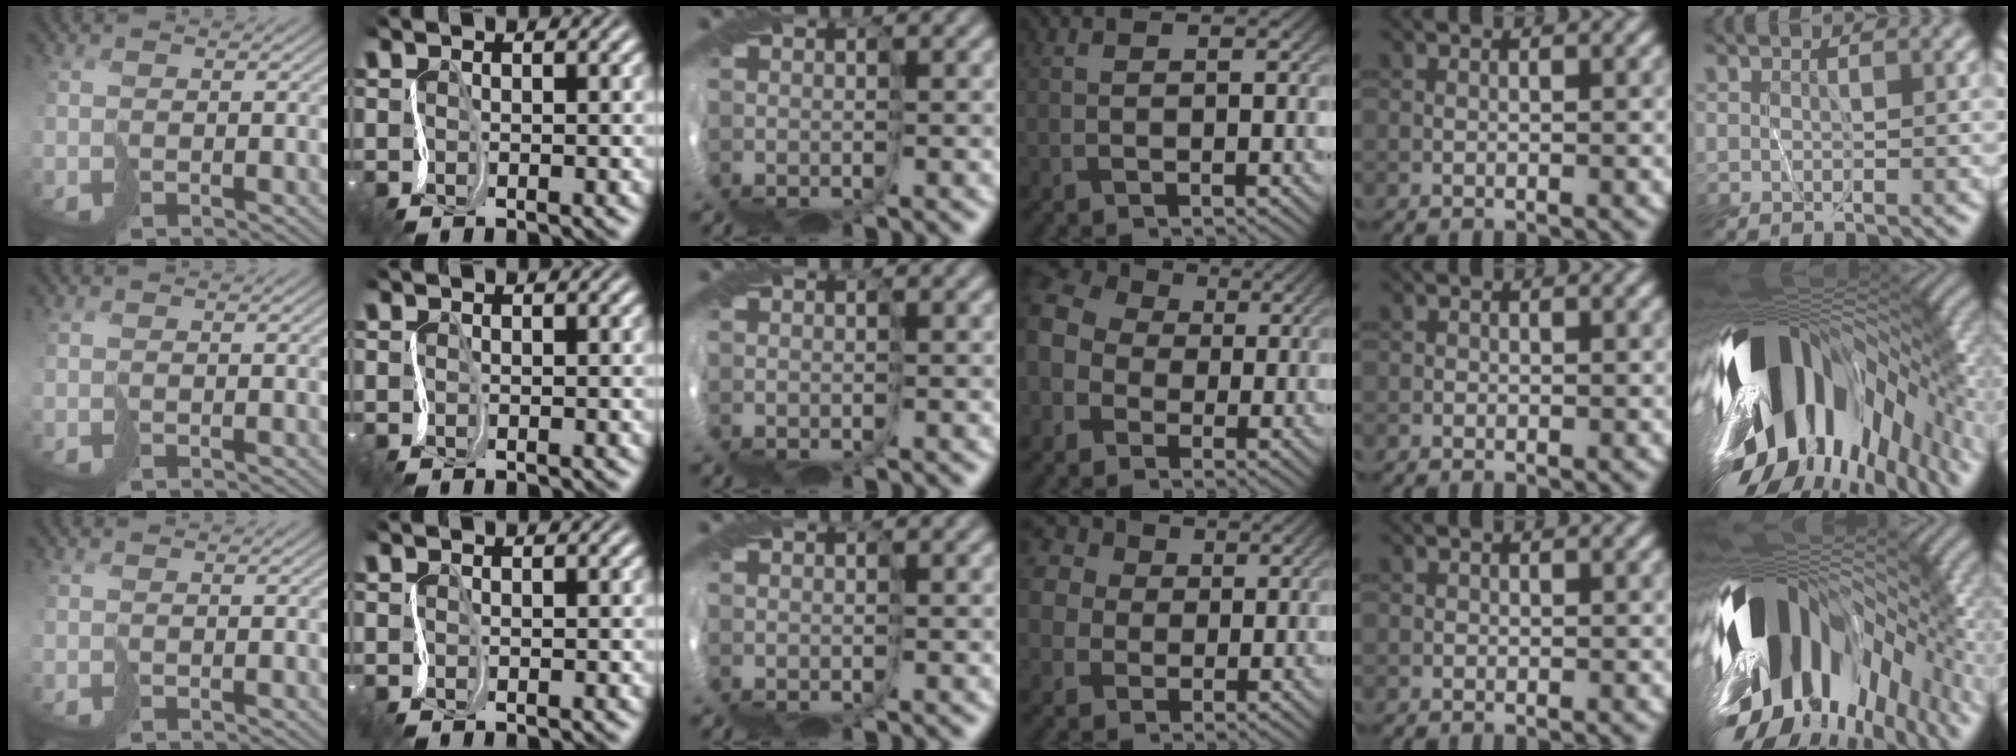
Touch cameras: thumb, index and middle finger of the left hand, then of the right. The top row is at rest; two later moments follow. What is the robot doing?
{"motion": "cut", "object": "bubble wrap"}